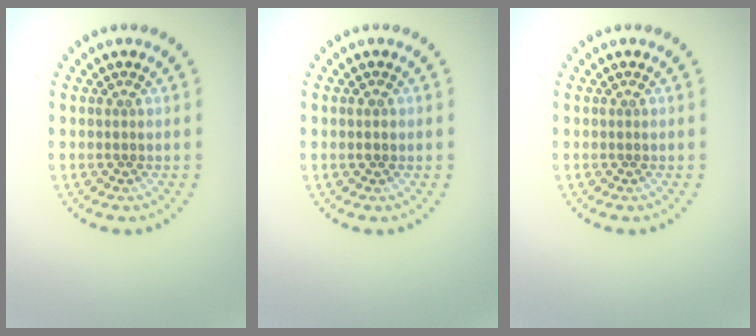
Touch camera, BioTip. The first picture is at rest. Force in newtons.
{"total": 1.0, "press": 1.0, "slide": 0.1}
{"total": 0.0}